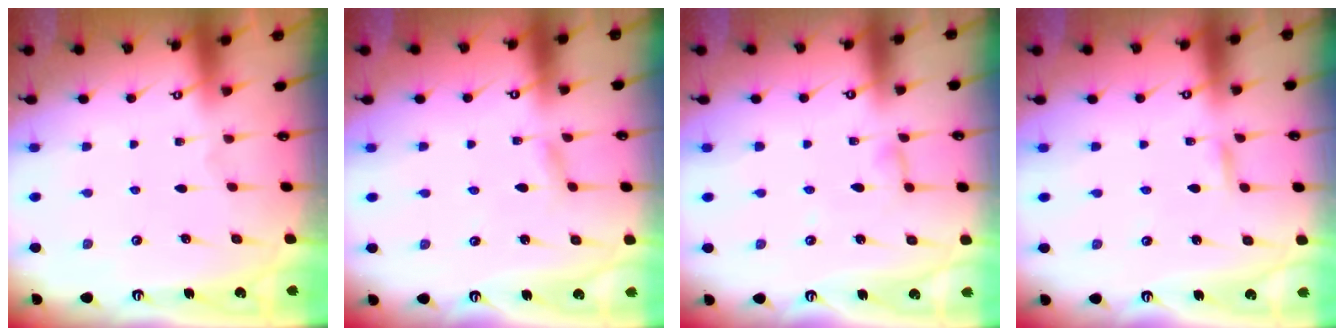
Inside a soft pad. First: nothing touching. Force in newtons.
{"total": 2.2, "press": 2.2, "slide": 0.1}
{"total": 3.5, "press": 3.5, "slide": 0.2}
{"total": 1.7, "press": 1.7, "slide": 0.1}